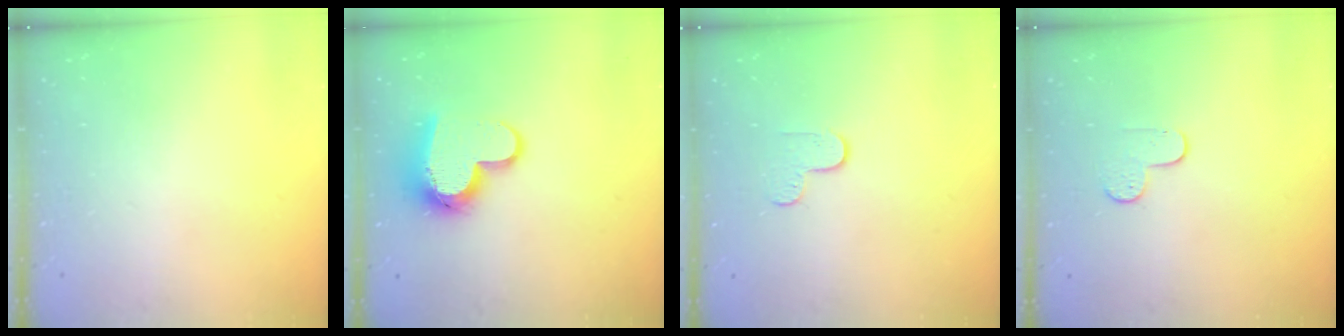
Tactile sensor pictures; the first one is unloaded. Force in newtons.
{"total": 12.4, "press": 12.3, "slide": 1.2}
{"total": 5.5, "press": 5.5, "slide": 0.5}
{"total": 5.8, "press": 5.7, "slide": 0.6}